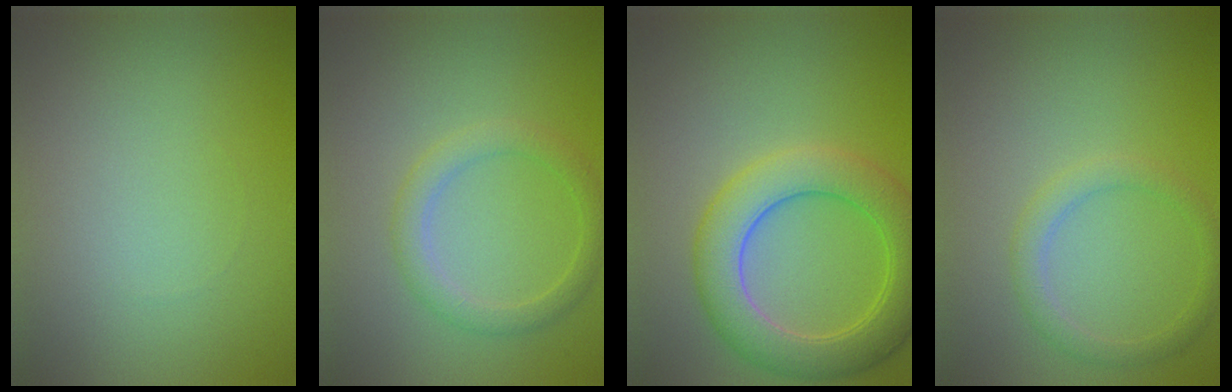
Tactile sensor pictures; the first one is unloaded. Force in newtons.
{"total": 2.5, "press": 2.5, "slide": 0.1}
{"total": 6.4, "press": 6.4, "slide": 0.2}
{"total": 2.0, "press": 2.0, "slide": 0.1}